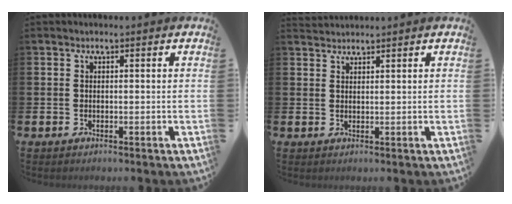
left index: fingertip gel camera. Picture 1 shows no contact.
{"total": 1.6, "force": [1.5, 0.3, -0.1], "torque": [0.001, -0.003, 0.028]}